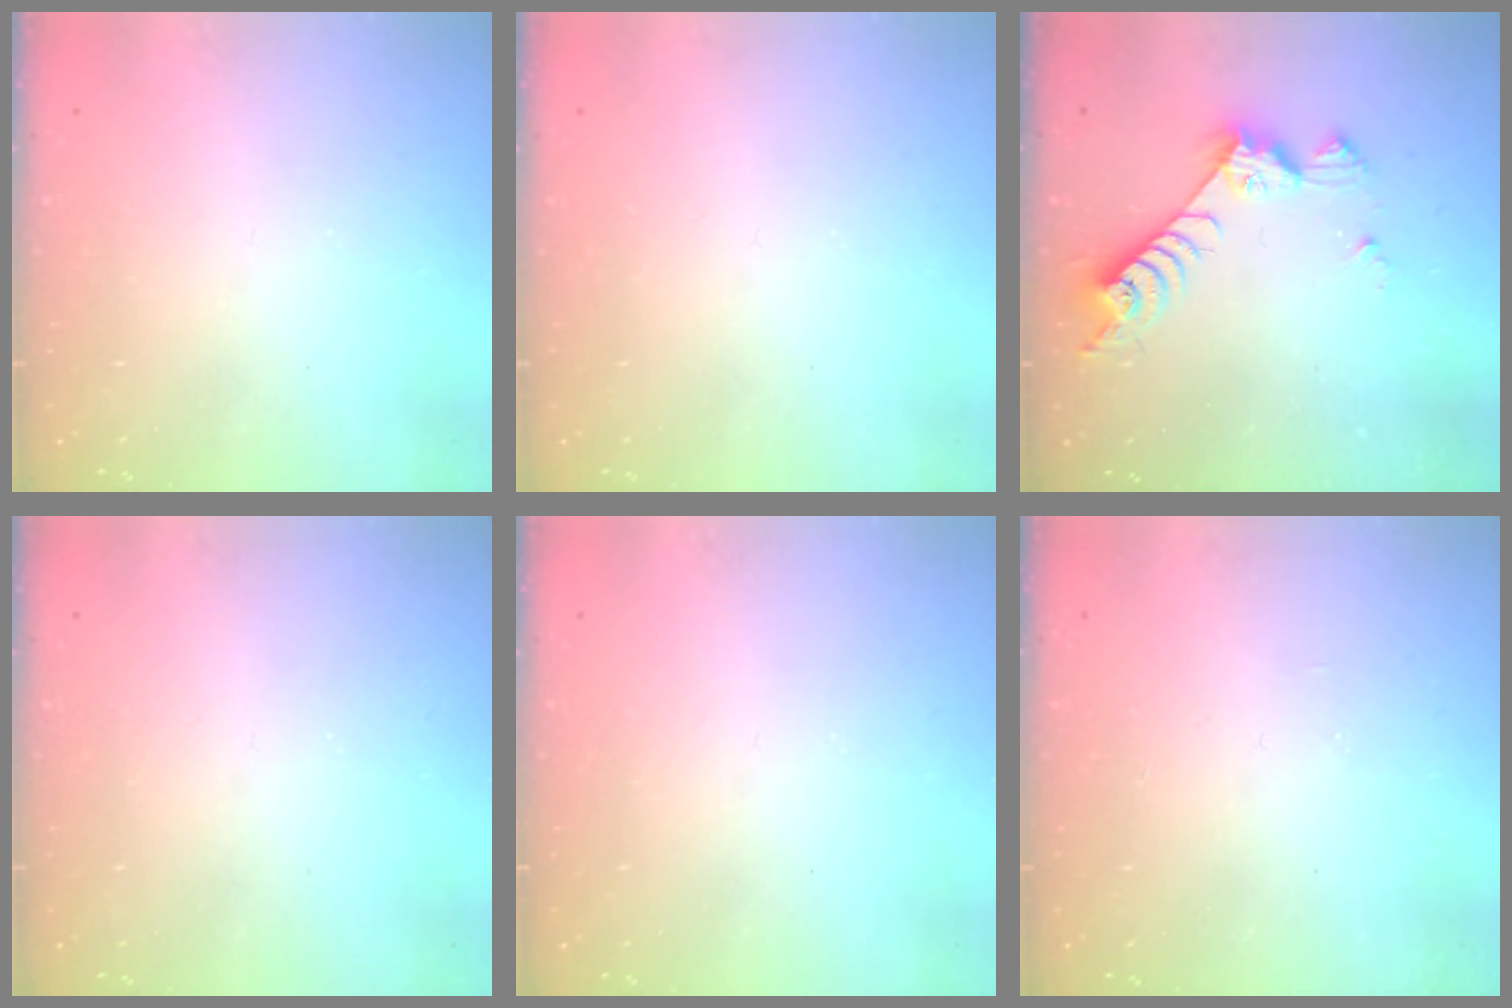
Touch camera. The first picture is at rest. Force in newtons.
{"total": 0.0}
{"total": 7.9, "press": 7.9, "slide": 0.7}
{"total": 0.0}
{"total": 0.0}
{"total": 1.2, "press": 1.2, "slide": 0.3}